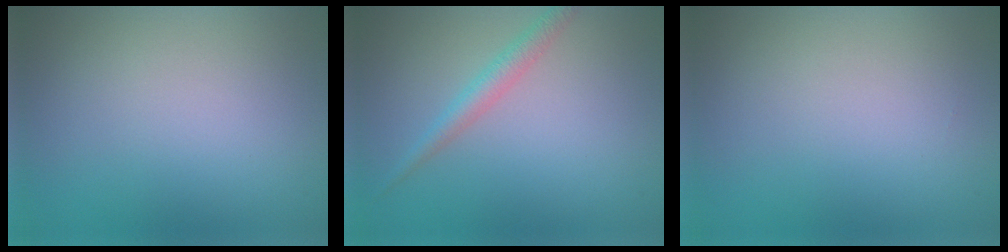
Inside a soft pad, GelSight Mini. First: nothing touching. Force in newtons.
{"total": 2.0, "press": 2.0, "slide": 0.0}
{"total": 0.0}